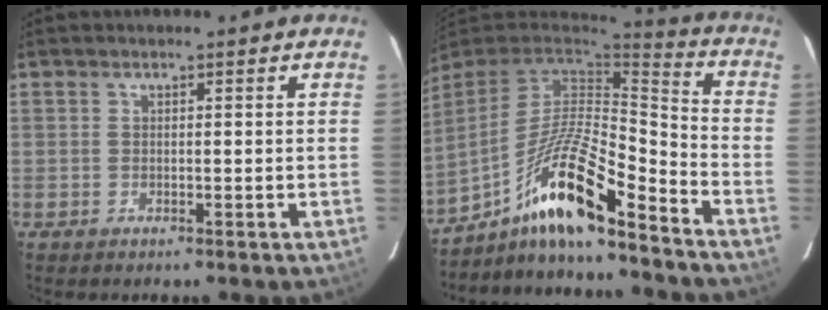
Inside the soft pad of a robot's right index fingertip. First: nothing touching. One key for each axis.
{"total": 17.1, "fx": -11.9, "fy": 2.0, "fz": 12.1, "tx": -0.233, "ty": 0.007, "tz": -0.209}